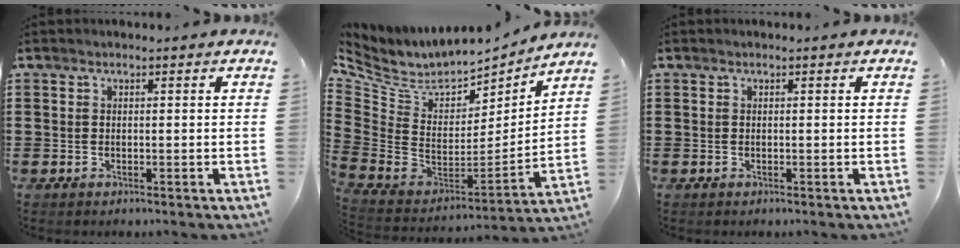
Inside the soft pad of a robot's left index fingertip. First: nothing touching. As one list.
[{"total": 7.0, "force": [6.2, 2.8, 2.0], "torque": [-0.082, -0.056, 0.107]}, {"total": 0.0}]